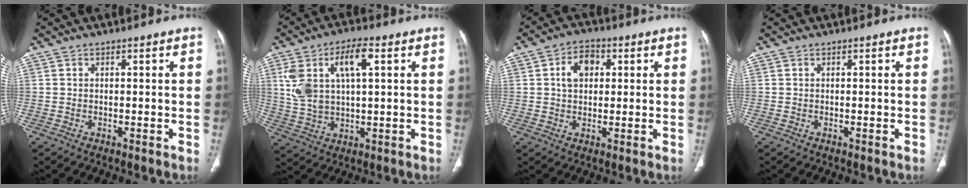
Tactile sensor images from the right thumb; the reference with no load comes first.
{"total": 12.6, "force": [3.8, 6.0, 10.4], "torque": [-0.204, 0.009, 0.076]}
{"total": 6.5, "force": [1.5, 4.6, 4.3], "torque": [-0.056, 0.009, 0.020]}
{"total": 0.0}